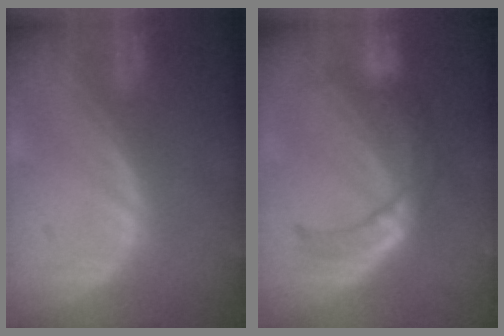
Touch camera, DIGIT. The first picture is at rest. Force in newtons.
{"total": 6.8, "press": 6.6, "slide": 1.5}